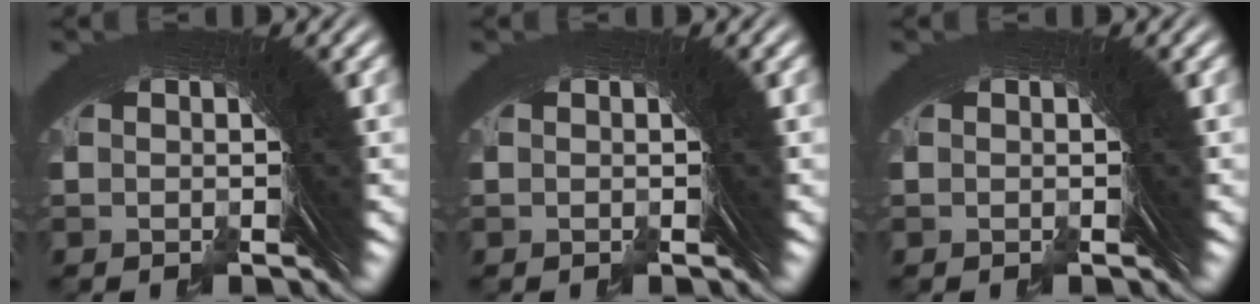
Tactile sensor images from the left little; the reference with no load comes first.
{"total": 0.0}
{"total": 0.0}